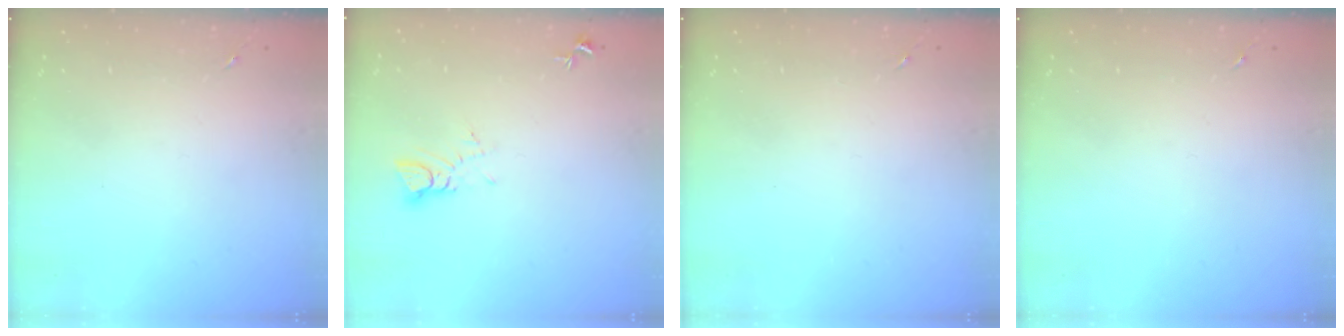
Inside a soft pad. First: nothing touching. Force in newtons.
{"total": 3.9, "press": 3.9, "slide": 0.2}
{"total": 0.0}
{"total": 0.0}